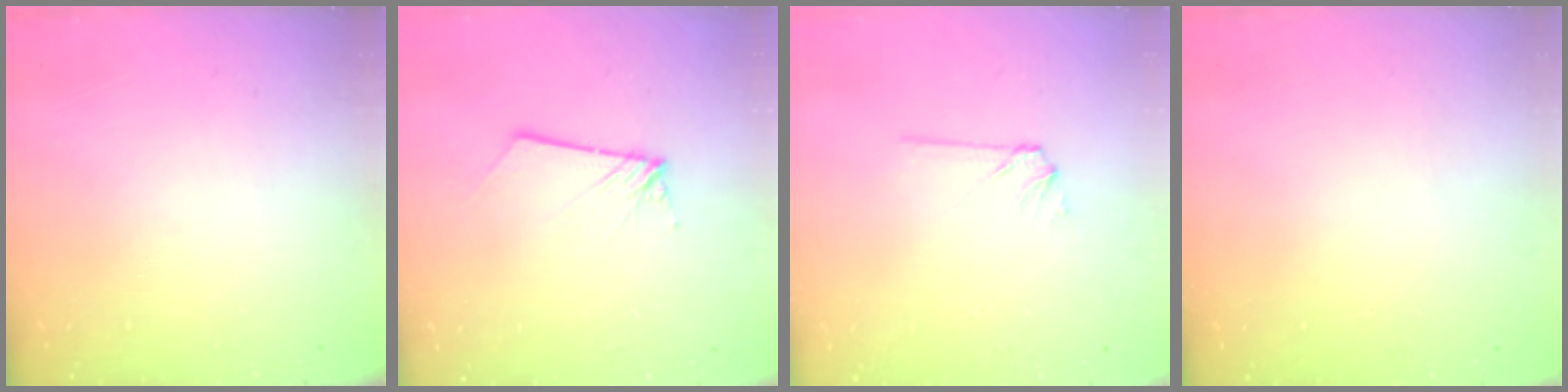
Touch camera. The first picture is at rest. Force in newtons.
{"total": 2.7, "press": 2.7, "slide": 0.2}
{"total": 4.2, "press": 4.2, "slide": 0.5}
{"total": 0.0}